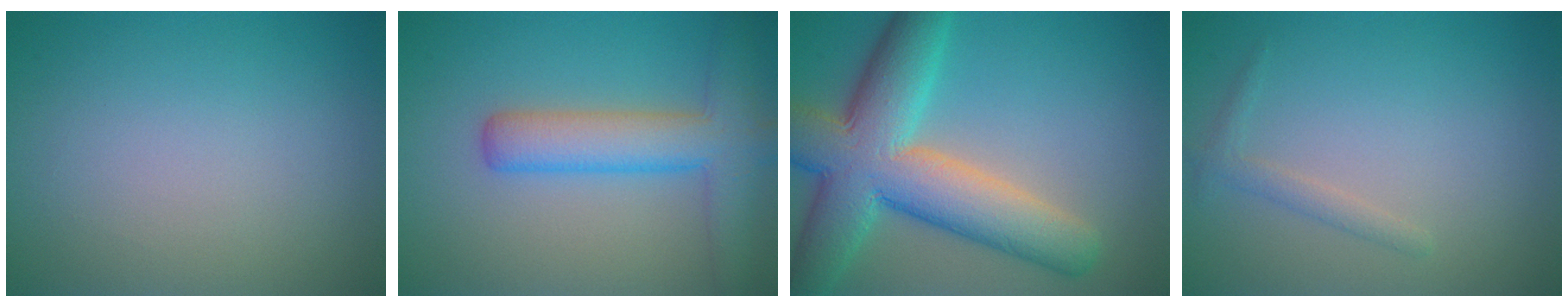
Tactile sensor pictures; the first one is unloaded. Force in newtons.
{"total": 5.8, "press": 5.8, "slide": 0.2}
{"total": 11.1, "press": 11.0, "slide": 0.4}
{"total": 1.3, "press": 1.3, "slide": 0.0}